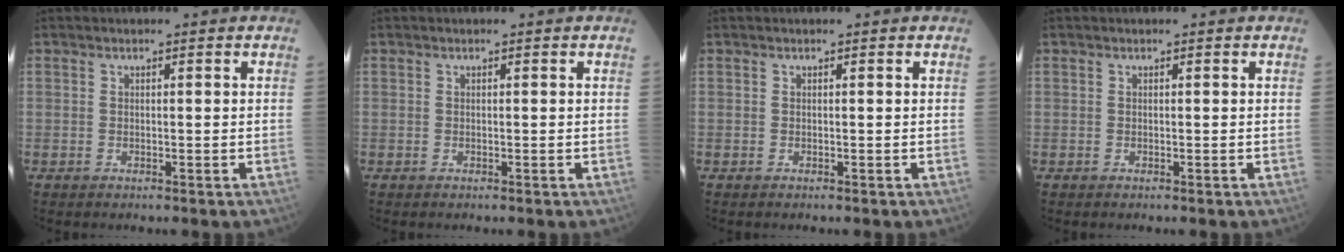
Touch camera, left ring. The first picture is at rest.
{"total": 0.0}
{"total": 0.0}
{"total": 0.0}